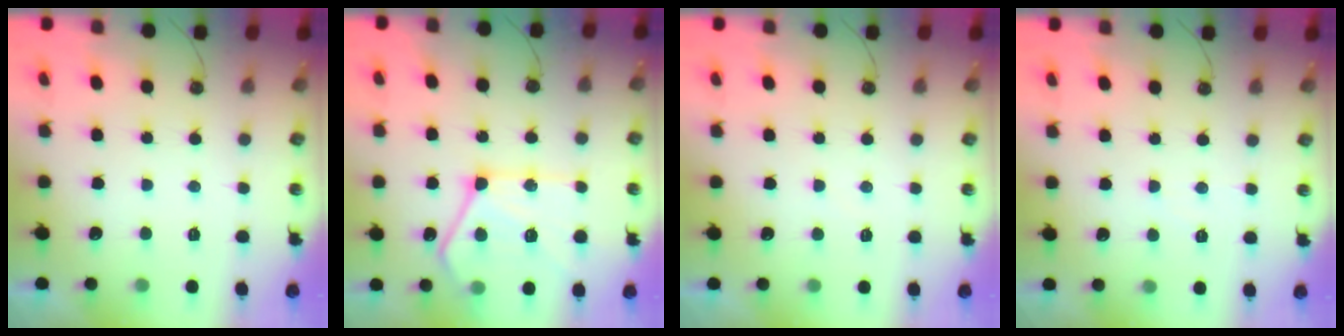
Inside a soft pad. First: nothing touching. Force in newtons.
{"total": 18.7, "press": 18.6, "slide": 1.6}
{"total": 3.6, "press": 3.6, "slide": 0.4}
{"total": 3.3, "press": 3.2, "slide": 0.6}